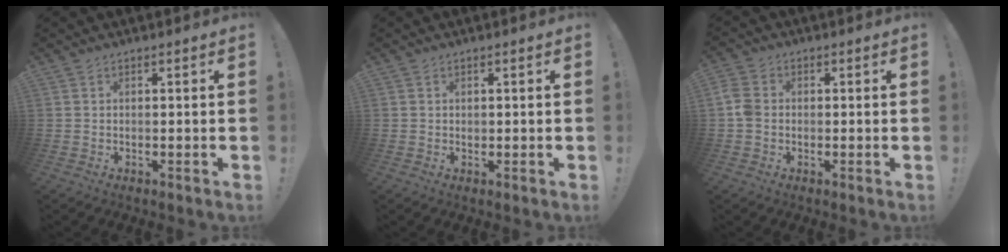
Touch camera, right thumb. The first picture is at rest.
{"total": 0.5, "force": [0.1, 0.5, 0.0], "torque": [-0.005, 0.004, 0.003]}
{"total": 5.3, "force": [-0.3, 4.3, 3.1], "torque": [-0.063, 0.008, -0.003]}